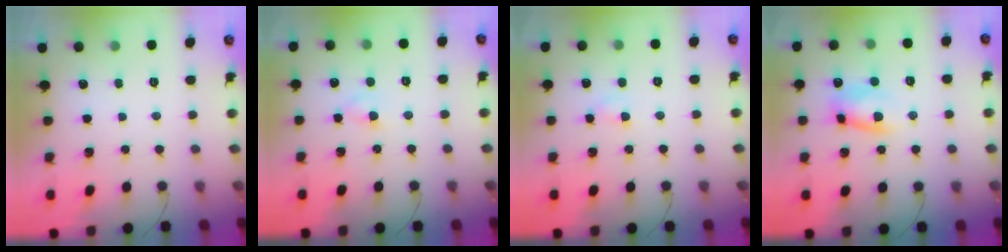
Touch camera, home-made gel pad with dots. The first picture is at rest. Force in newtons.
{"total": 2.7, "press": 2.4, "slide": 1.2}
{"total": 2.9, "press": 2.7, "slide": 1.0}
{"total": 7.9, "press": 7.8, "slide": 0.6}